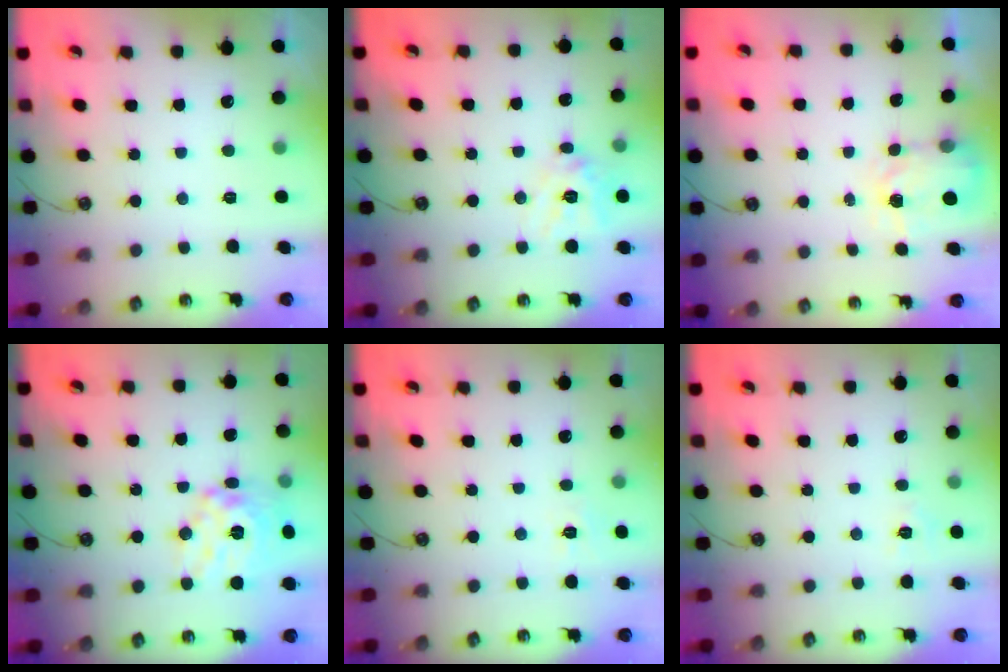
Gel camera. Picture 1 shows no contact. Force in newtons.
{"total": 11.4, "press": 11.3, "slide": 1.5}
{"total": 3.8, "press": 3.7, "slide": 0.6}
{"total": 16.3, "press": 16.2, "slide": 1.5}
{"total": 2.5, "press": 2.5, "slide": 0.5}
{"total": 5.8, "press": 5.7, "slide": 0.6}